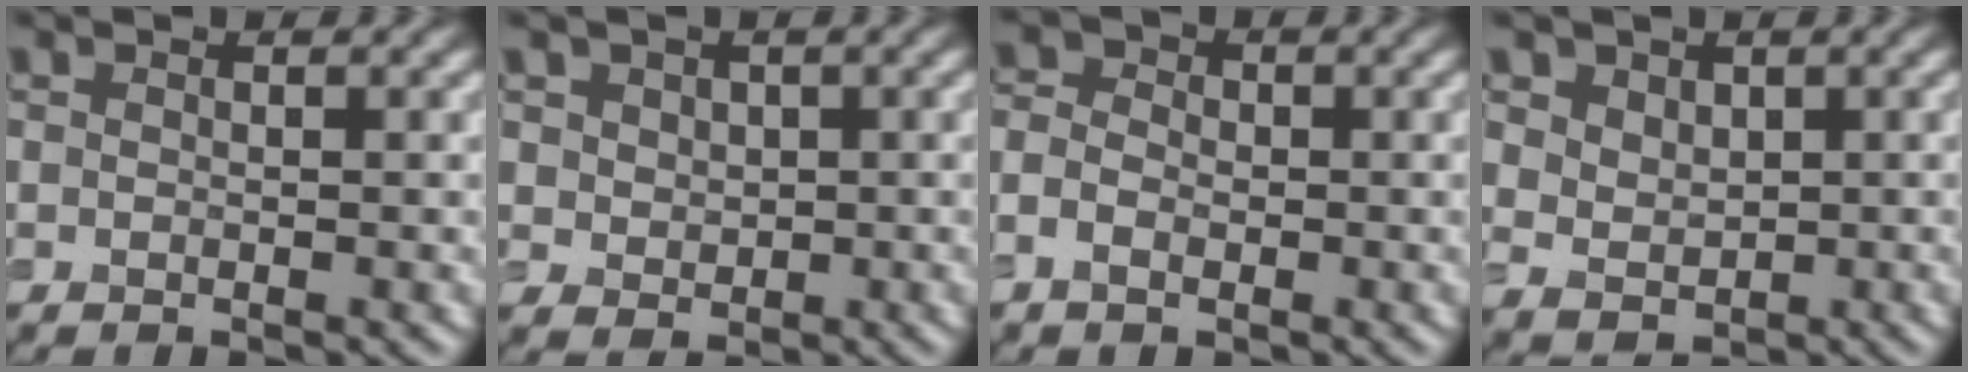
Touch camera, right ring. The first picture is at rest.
{"total": 3.0, "force": [1.1, 2.5, 1.2], "torque": [-0.029, 0.006, 0.022]}
{"total": 3.4, "force": [-1.1, 2.6, 1.8], "torque": [-0.024, 0.004, -0.028]}
{"total": 4.0, "force": [2.0, 3.0, 1.7], "torque": [-0.051, 0.000, 0.041]}